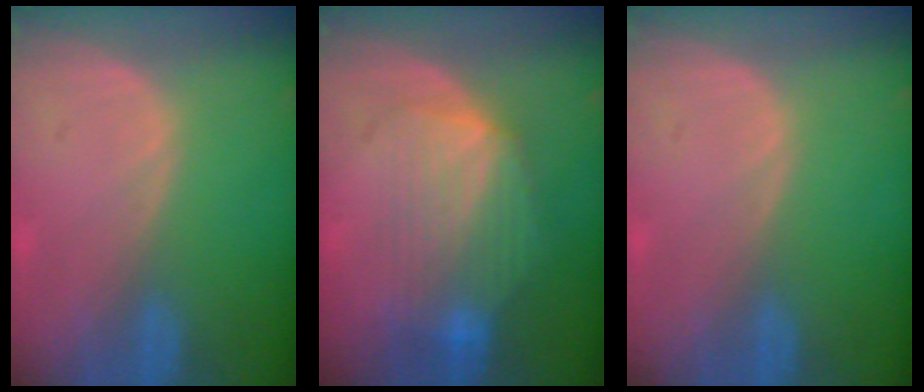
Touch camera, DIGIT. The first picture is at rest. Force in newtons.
{"total": 7.9, "press": 7.5, "slide": 2.3}
{"total": 0.0}